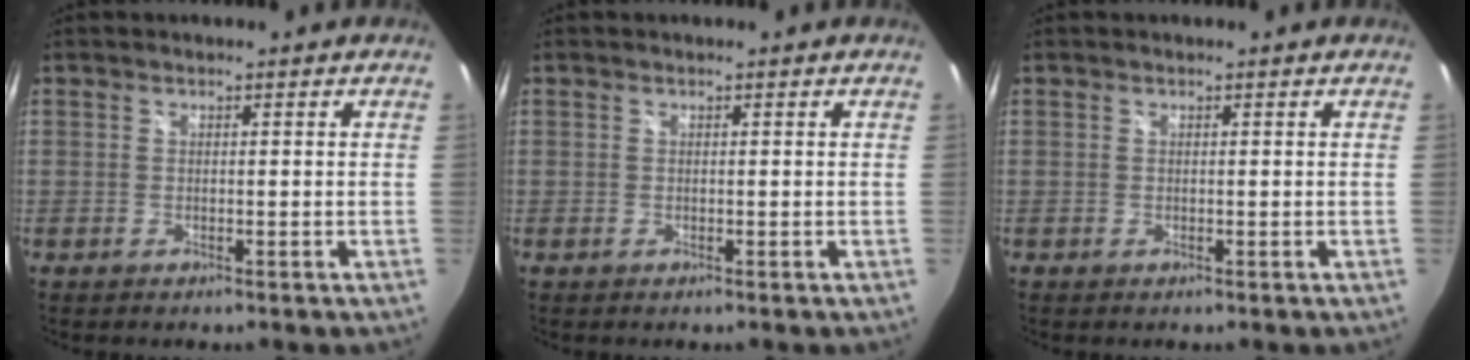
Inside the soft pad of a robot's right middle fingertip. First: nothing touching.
{"total": 0.0}
{"total": 0.0}